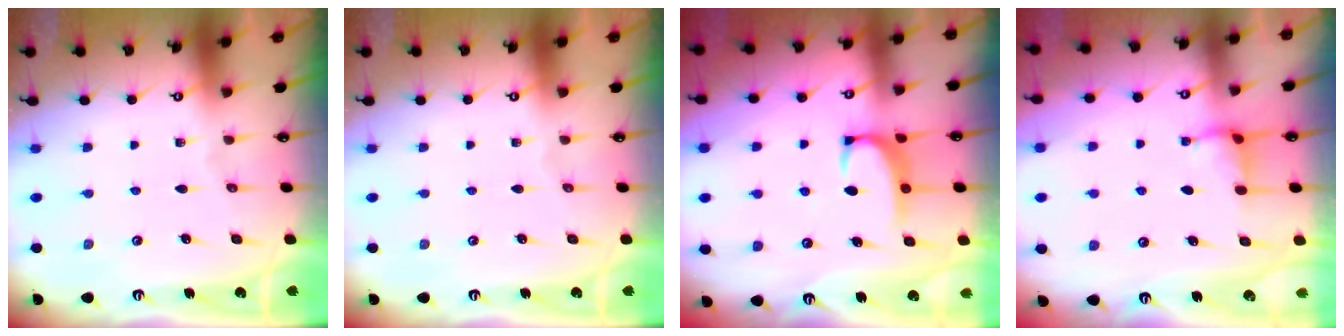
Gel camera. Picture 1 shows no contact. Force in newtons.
{"total": 0.0}
{"total": 2.4, "press": 2.3, "slide": 0.6}
{"total": 3.0, "press": 3.0, "slide": 0.3}